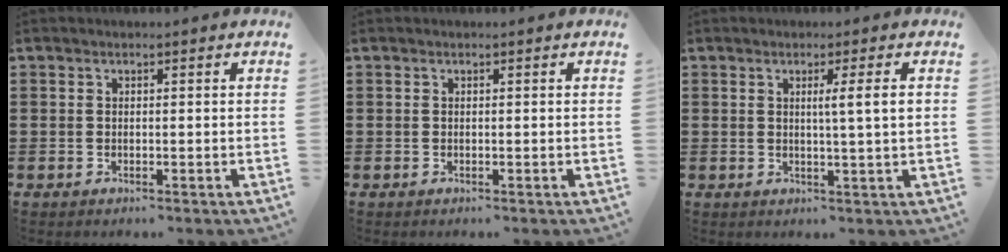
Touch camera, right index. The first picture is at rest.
{"total": 0.0}
{"total": 4.3, "force": [0.8, -0.4, 4.2], "torque": [-0.078, -0.005, 0.009]}